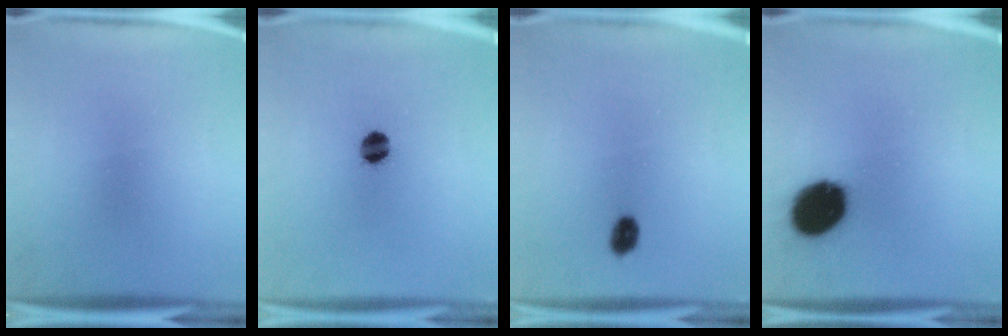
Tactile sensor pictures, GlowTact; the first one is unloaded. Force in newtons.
{"total": 5.0}
{"total": 2.8}
{"total": 15.0}